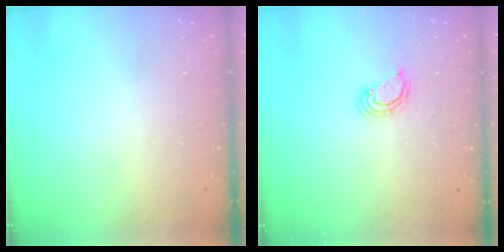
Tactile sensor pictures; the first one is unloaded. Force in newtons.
{"total": 3.5, "press": 3.5, "slide": 0.3}